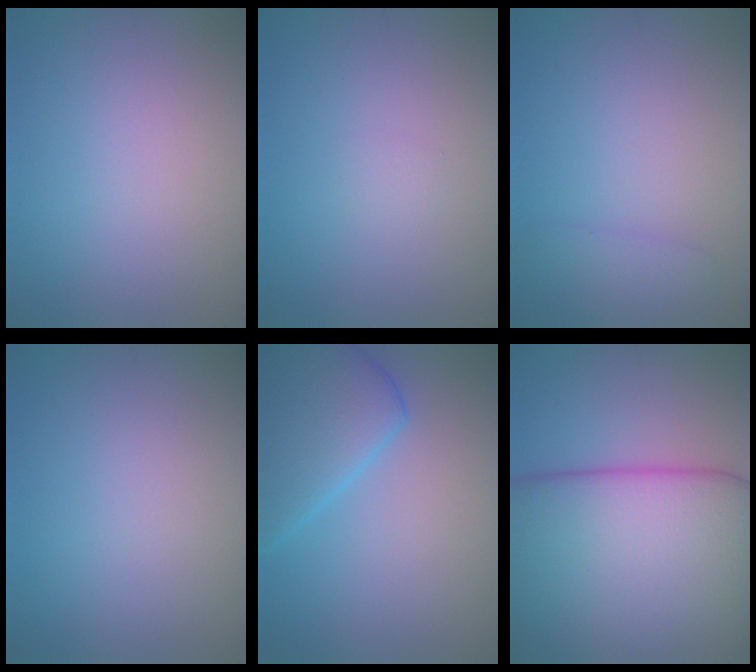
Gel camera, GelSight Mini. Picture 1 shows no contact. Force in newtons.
{"total": 0.5, "press": 0.5, "slide": 0.1}
{"total": 1.7, "press": 1.6, "slide": 0.2}
{"total": 0.0}
{"total": 6.1, "press": 6.0, "slide": 0.5}
{"total": 20.4, "press": 20.4, "slide": 0.6}